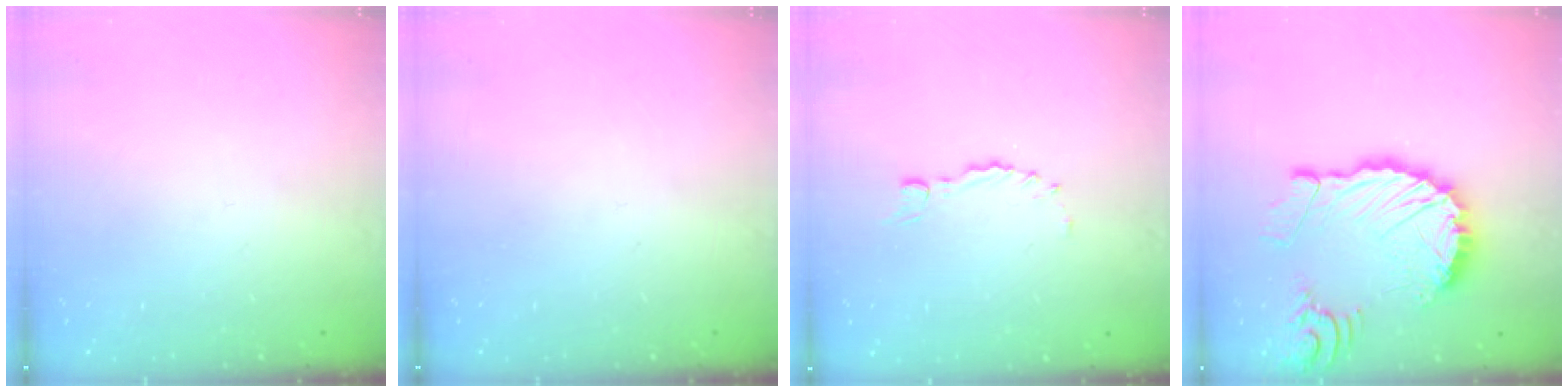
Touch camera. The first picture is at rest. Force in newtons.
{"total": 0.0}
{"total": 0.0}
{"total": 17.2, "press": 17.0, "slide": 2.3}